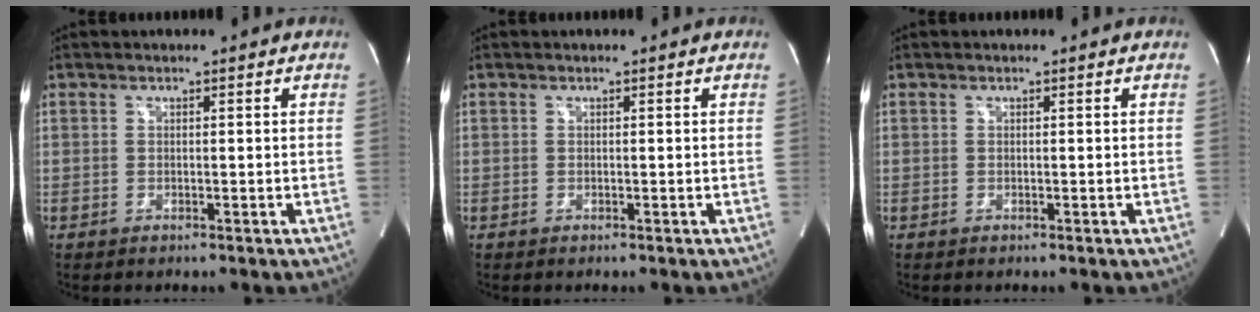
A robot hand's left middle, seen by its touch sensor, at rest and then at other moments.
{"total": 0.0}
{"total": 0.0}